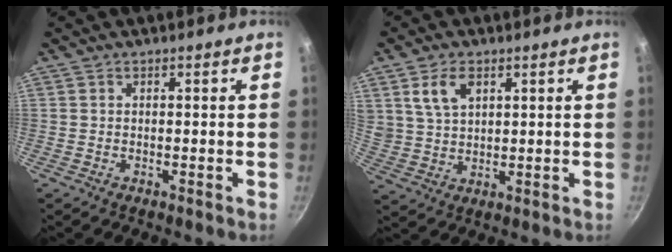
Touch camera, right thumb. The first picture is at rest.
{"total": 7.1, "force": [3.2, 4.5, 4.5], "torque": [-0.072, -0.009, 0.068]}